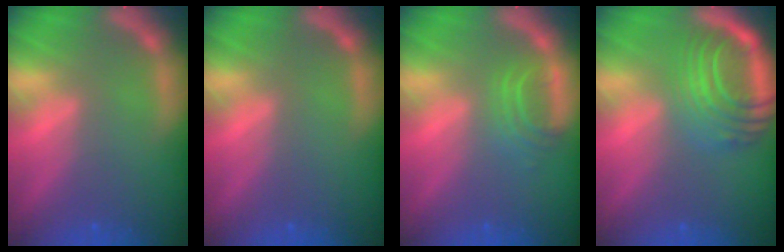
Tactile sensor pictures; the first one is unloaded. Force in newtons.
{"total": 0.0}
{"total": 2.9}
{"total": 9.5}